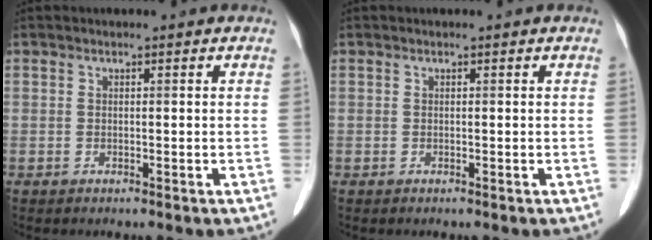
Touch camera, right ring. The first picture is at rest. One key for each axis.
{"total": 0.0}